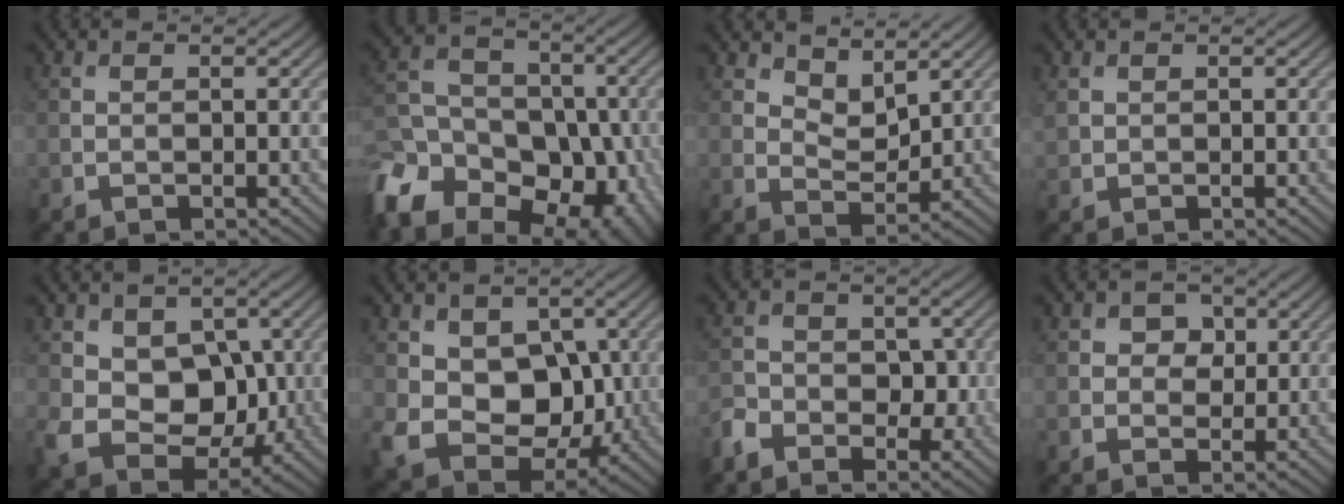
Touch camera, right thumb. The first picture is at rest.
{"total": 19.1, "force": [-9.5, 14.2, 8.5], "torque": [-0.198, -0.059, -0.152]}
{"total": 4.5, "force": [3.5, 1.9, 2.1], "torque": [-0.047, -0.009, 0.058]}
{"total": 1.0, "force": [0.6, 0.7, 0.4], "torque": [-0.012, 0.000, 0.015]}
{"total": 8.7, "force": [0.7, 6.7, 5.4], "torque": [-0.115, -0.024, 0.007]}
{"total": 9.6, "force": [0.7, 7.4, 6.1], "torque": [-0.123, -0.027, 0.008]}
{"total": 4.4, "force": [-2.4, 3.0, 2.2], "torque": [-0.040, -0.001, -0.051]}
{"total": 3.1, "force": [1.0, 2.4, 1.6], "torque": [-0.023, -0.001, 0.006]}